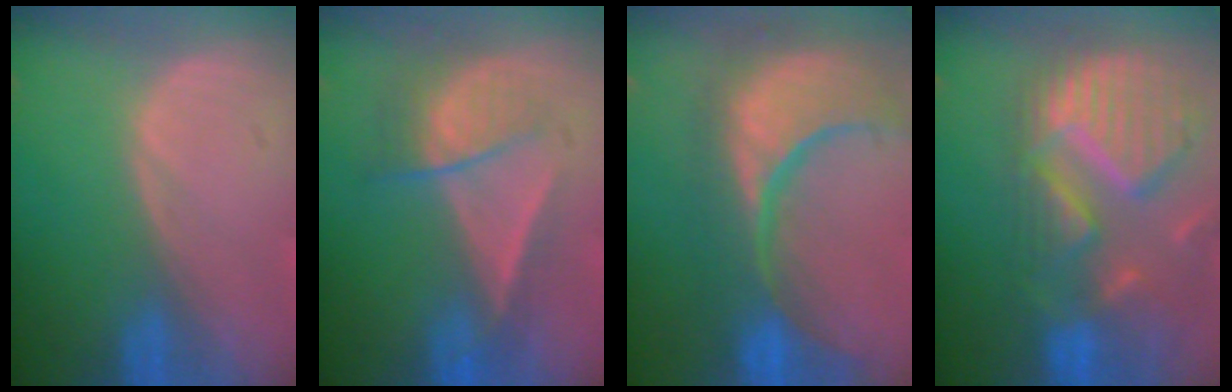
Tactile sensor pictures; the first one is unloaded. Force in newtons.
{"total": 7.1, "press": 6.1, "slide": 3.7}
{"total": 14.3, "press": 12.0, "slide": 7.8}
{"total": 13.0, "press": 11.0, "slide": 7.0}